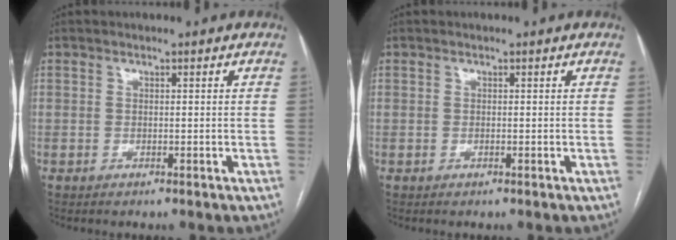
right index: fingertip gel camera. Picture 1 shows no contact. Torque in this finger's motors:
{"motor_torque": [0.06, 0.01, 0.02, 0.01]}